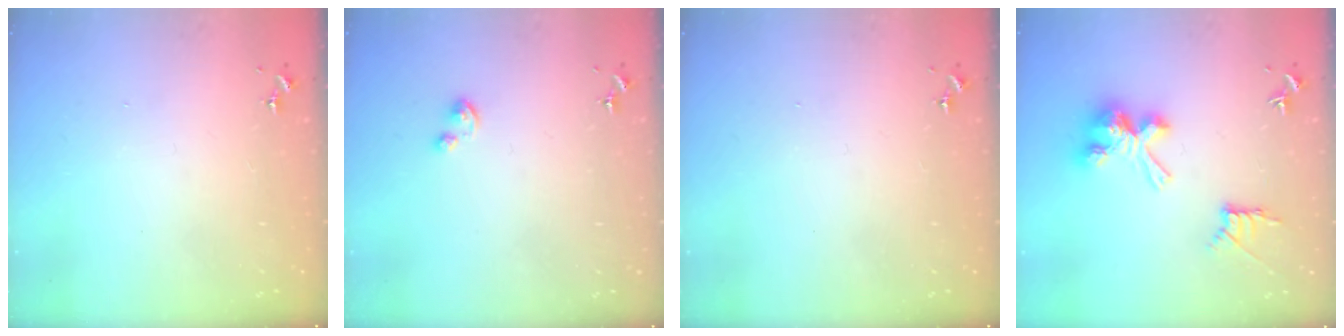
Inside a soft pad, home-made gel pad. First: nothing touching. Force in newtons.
{"total": 2.5, "press": 2.5, "slide": 0.3}
{"total": 0.0}
{"total": 14.2, "press": 14.2, "slide": 0.3}